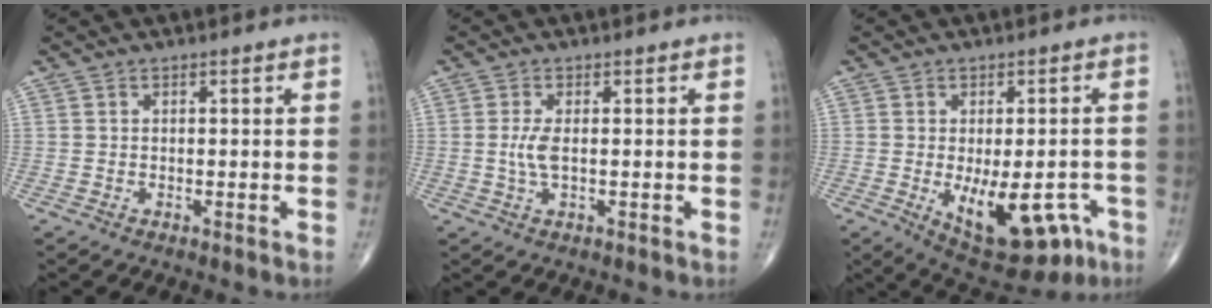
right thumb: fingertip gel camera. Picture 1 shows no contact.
{"total": 3.1, "force": [0.0, 1.1, 2.9], "torque": [-0.073, -0.003, 0.001]}
{"total": 14.5, "force": [-5.2, 7.1, 11.5], "torque": [-0.139, 0.005, -0.056]}